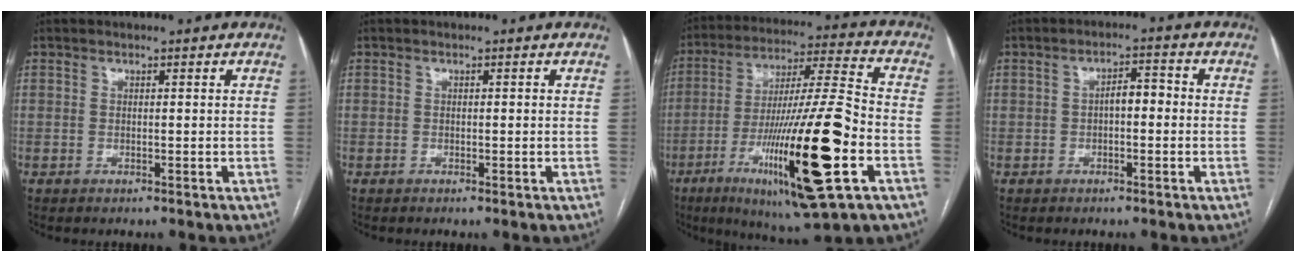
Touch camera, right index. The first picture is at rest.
{"total": 0.0}
{"total": 24.0, "force": [-8.3, 1.4, 22.5], "torque": [-0.392, -0.035, -0.141]}
{"total": 3.4, "force": [-0.3, 1.5, 3.0], "torque": [-0.048, 0.018, -0.005]}